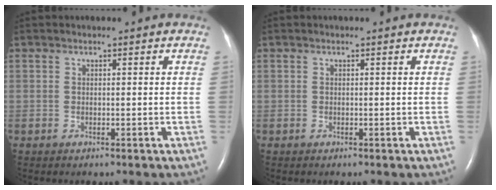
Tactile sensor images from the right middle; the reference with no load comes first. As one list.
[{"total": 0.0}]